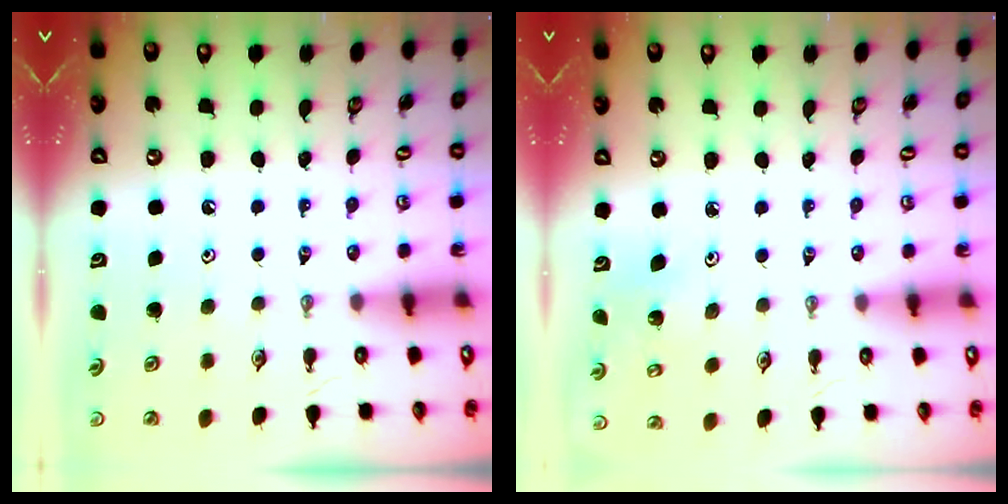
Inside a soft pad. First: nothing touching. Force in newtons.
{"total": 3.3, "press": 3.3, "slide": 0.3}